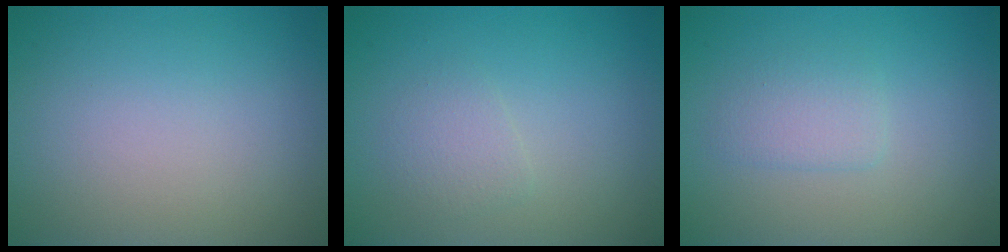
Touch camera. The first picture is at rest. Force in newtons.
{"total": 1.4, "press": 1.4, "slide": 0.1}
{"total": 1.8, "press": 1.8, "slide": 0.1}